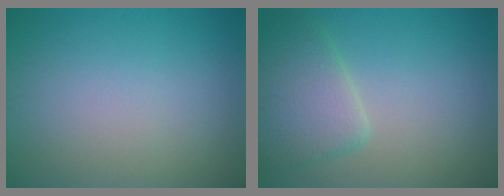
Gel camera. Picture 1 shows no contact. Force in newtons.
{"total": 4.2, "press": 4.2, "slide": 0.1}